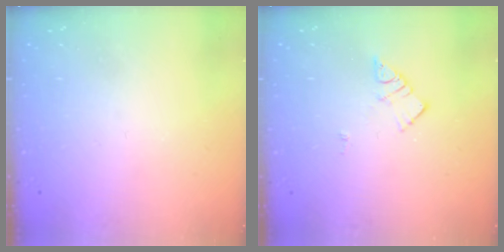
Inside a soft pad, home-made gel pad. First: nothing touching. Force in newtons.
{"total": 6.2, "press": 6.2, "slide": 0.2}